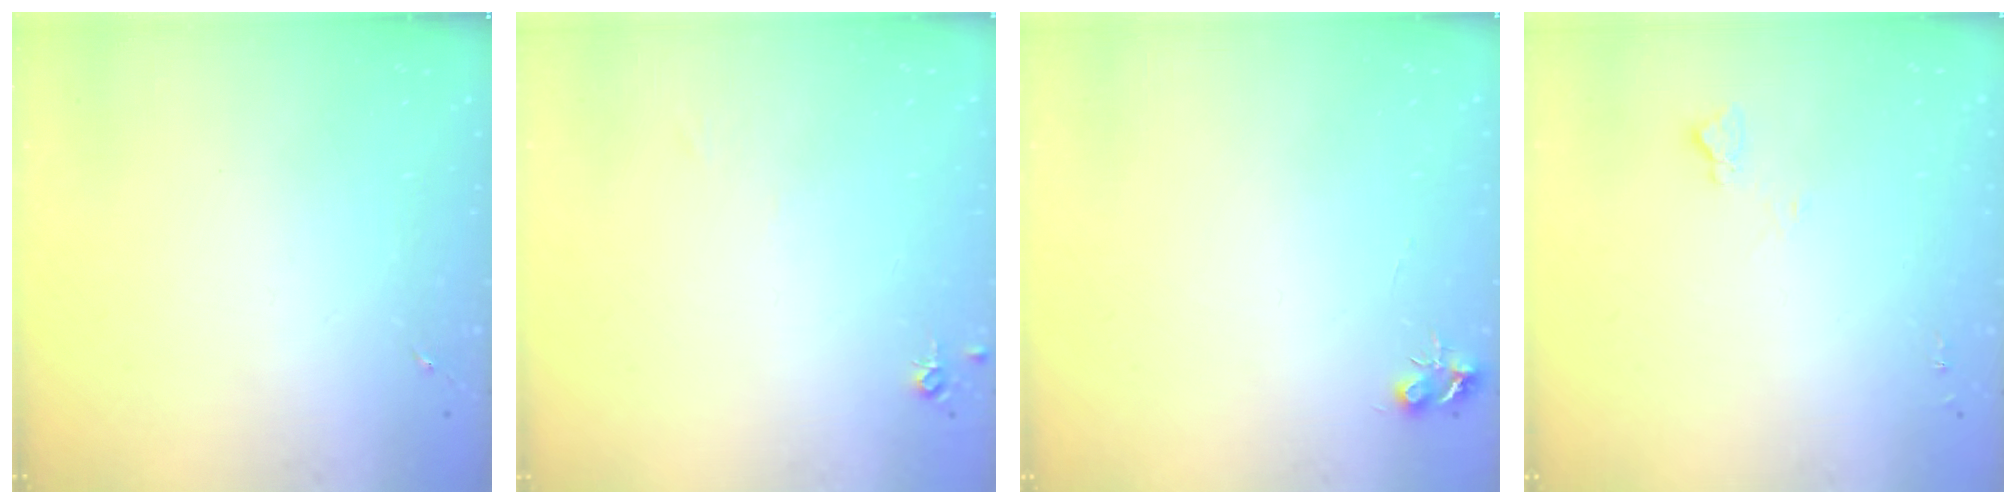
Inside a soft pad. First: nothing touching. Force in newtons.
{"total": 4.7, "press": 4.7, "slide": 0.7}
{"total": 5.3, "press": 5.3, "slide": 0.7}
{"total": 4.4, "press": 4.3, "slide": 0.6}